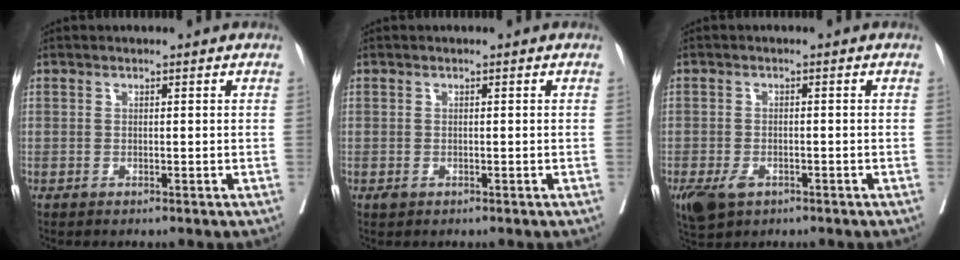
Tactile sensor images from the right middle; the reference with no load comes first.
{"total": 0.6, "force": [-0.3, 0.5, 0.3], "torque": [-0.005, 0.001, -0.002]}
{"total": 5.3, "force": [-3.0, 3.2, 3.0], "torque": [-0.055, -0.007, -0.046]}